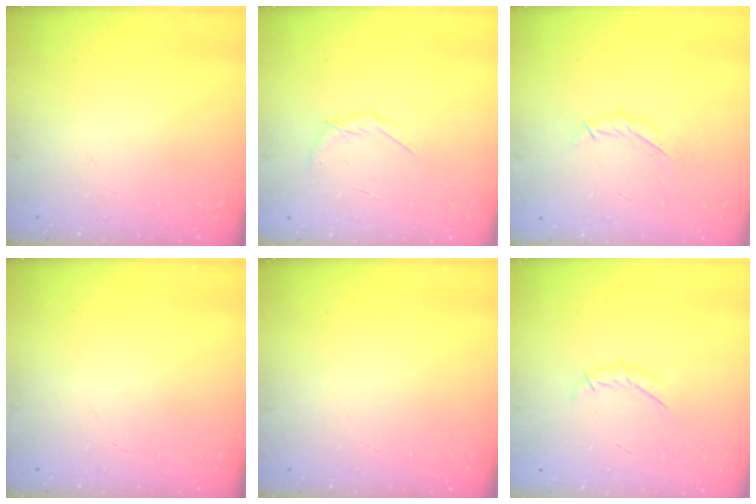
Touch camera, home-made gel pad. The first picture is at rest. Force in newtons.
{"total": 5.4, "press": 5.2, "slide": 1.4}
{"total": 5.6, "press": 5.5, "slide": 0.6}
{"total": 0.0}
{"total": 0.0}
{"total": 5.6, "press": 5.4, "slide": 1.3}